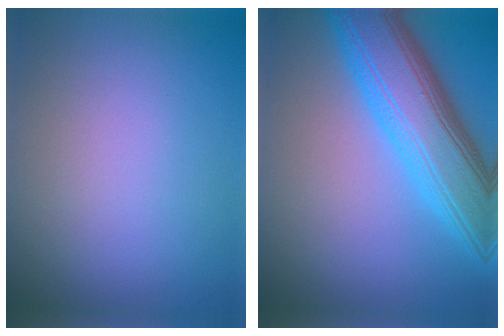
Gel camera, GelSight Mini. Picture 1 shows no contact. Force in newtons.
{"total": 9.9, "press": 9.9, "slide": 0.2}